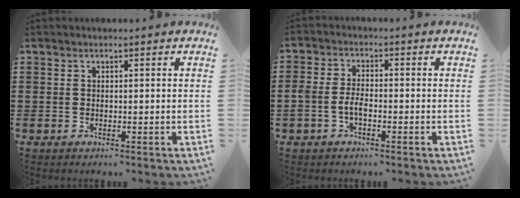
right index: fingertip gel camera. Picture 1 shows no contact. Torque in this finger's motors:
{"motor_torque": [0.28, 0.08, 0.14, 0.06]}